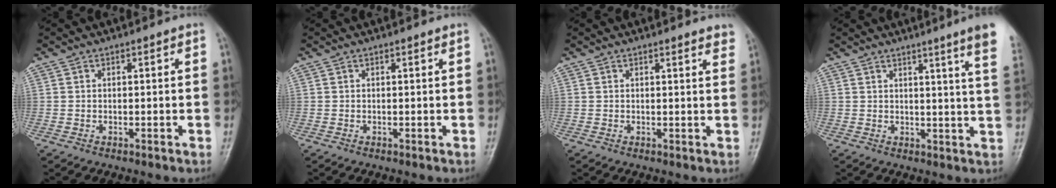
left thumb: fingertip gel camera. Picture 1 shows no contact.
{"total": 0.0}
{"total": 2.6, "force": [2.4, 0.4, 0.8], "torque": [-0.005, -0.013, 0.016]}
{"total": 9.7, "force": [6.4, -0.6, 7.3], "torque": [-0.085, -0.027, 0.061]}